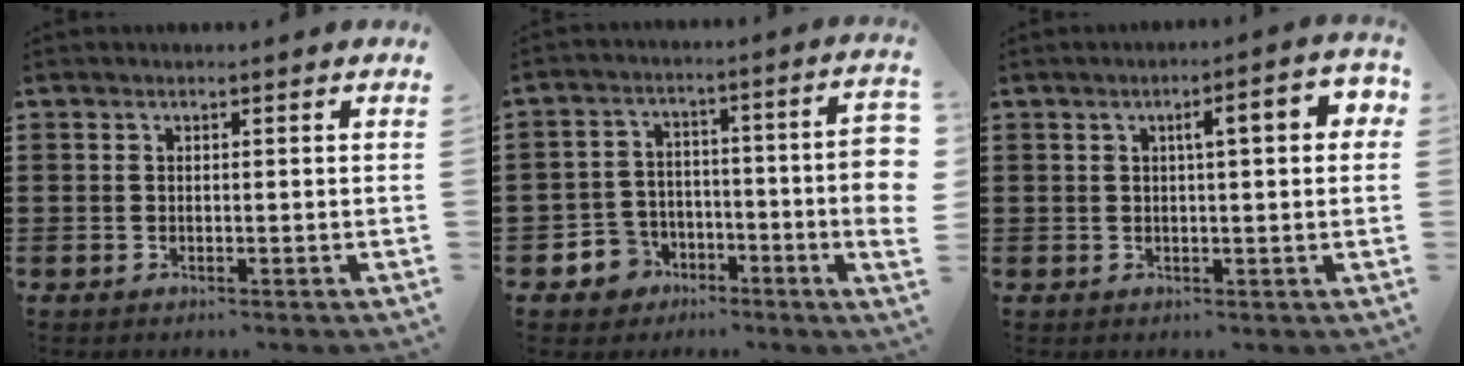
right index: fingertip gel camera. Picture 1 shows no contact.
{"total": 6.4, "force": [-3.6, 3.8, 3.8], "torque": [-0.078, 0.014, -0.068]}
{"total": 4.5, "force": [0.9, 0.8, 4.3], "torque": [-0.067, 0.002, 0.006]}